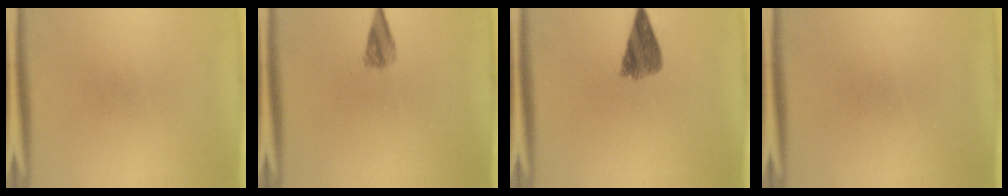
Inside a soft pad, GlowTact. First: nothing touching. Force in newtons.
{"total": 2.5}
{"total": 5.3}
{"total": 0.0}